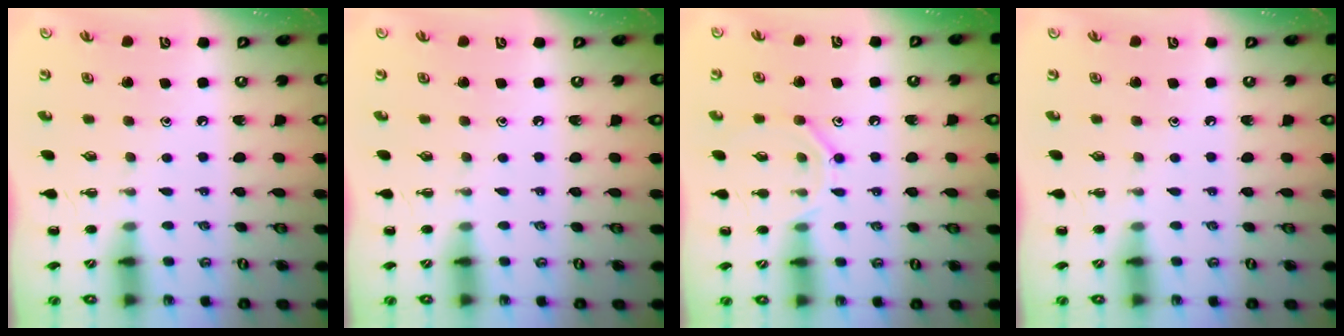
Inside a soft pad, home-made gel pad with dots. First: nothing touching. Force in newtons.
{"total": 0.0}
{"total": 9.0, "press": 9.0, "slide": 0.9}
{"total": 0.0}